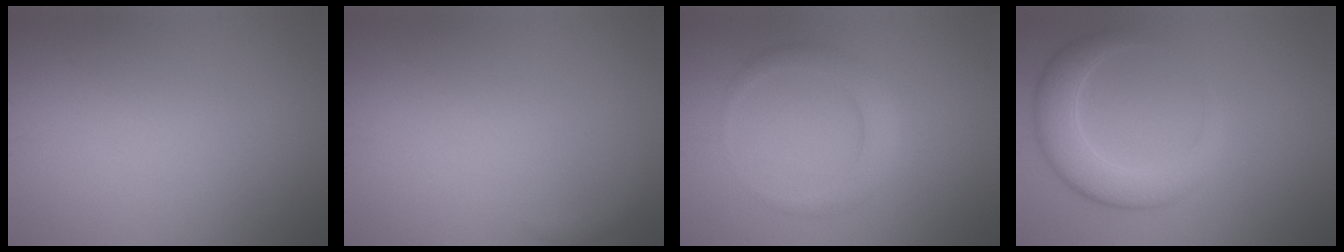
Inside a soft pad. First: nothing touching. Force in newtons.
{"total": 0.9, "press": 0.9, "slide": 0.1}
{"total": 2.8, "press": 2.8, "slide": 0.1}
{"total": 4.6, "press": 4.6, "slide": 0.3}